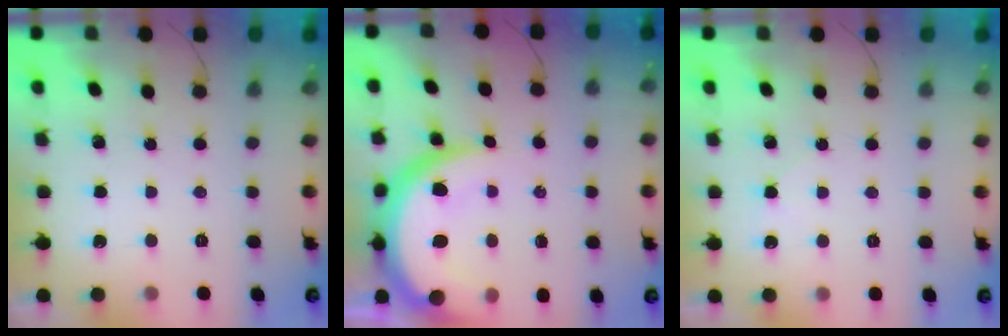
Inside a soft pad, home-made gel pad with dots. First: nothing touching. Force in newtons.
{"total": 14.1, "press": 14.0, "slide": 1.4}
{"total": 3.0, "press": 2.6, "slide": 1.5}